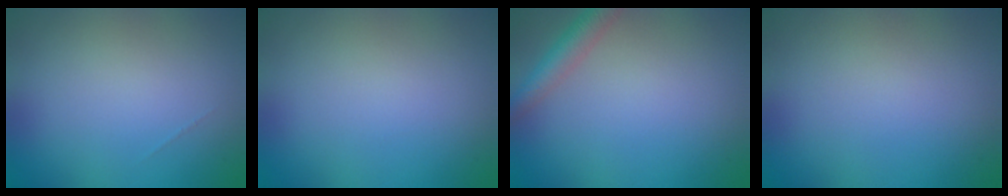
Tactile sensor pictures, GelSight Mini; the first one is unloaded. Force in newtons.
{"total": 0.0}
{"total": 2.6, "press": 2.6, "slide": 0.2}
{"total": 0.0}